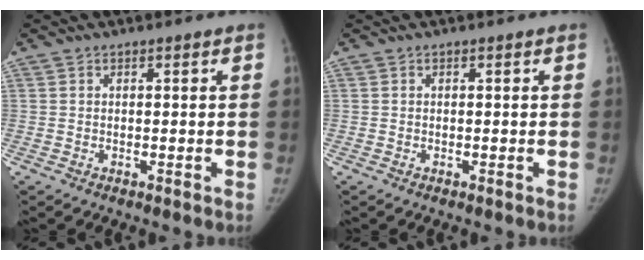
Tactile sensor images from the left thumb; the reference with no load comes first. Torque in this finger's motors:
{"motor_torque": [0.00, 0.00, 0.37, -0.19, 0.00]}